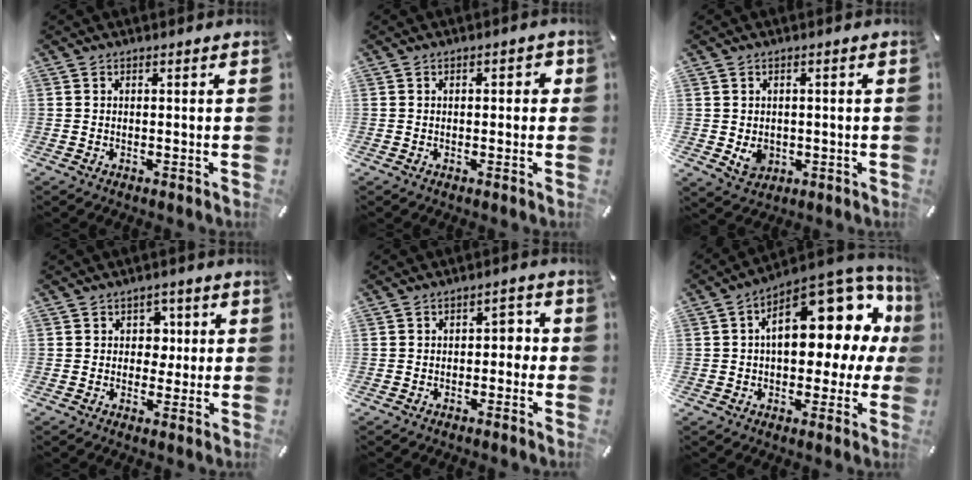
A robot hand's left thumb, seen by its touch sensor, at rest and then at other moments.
{"total": 1.8, "force": [-0.1, 1.1, 1.4], "torque": [-0.018, 0.006, -0.007]}
{"total": 4.3, "force": [-0.4, 3.8, 2.1], "torque": [-0.012, -0.002, -0.007]}
{"total": 5.0, "force": [0.5, 4.4, 2.3], "torque": [-0.023, 0.001, 0.000]}
{"total": 3.5, "force": [-1.4, 2.4, 2.1], "torque": [-0.034, 0.014, -0.033]}
{"total": 19.3, "force": [6.2, 10.7, 14.8], "torque": [-0.183, -0.047, 0.102]}